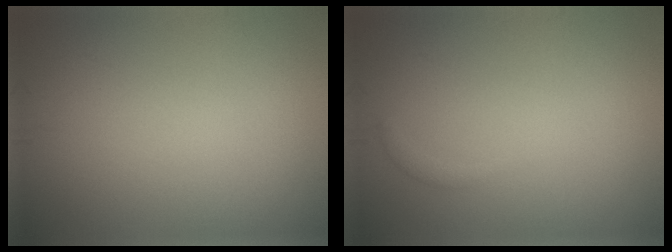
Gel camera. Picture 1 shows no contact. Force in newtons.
{"total": 0.6, "press": 0.6, "slide": 0.0}